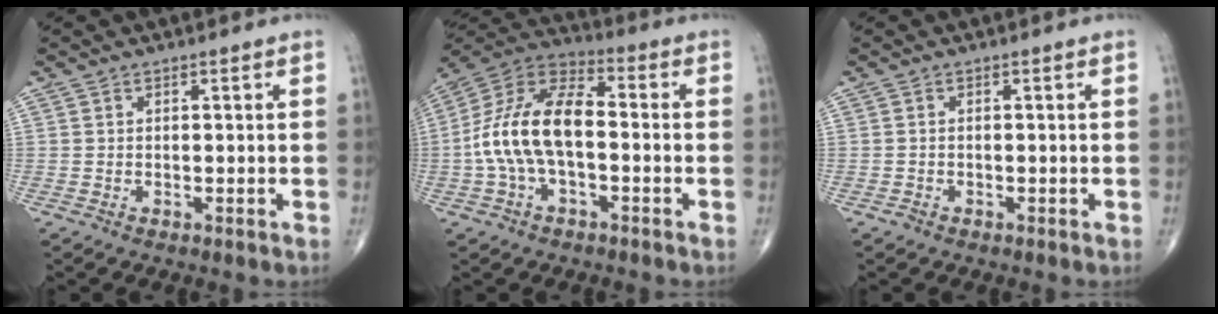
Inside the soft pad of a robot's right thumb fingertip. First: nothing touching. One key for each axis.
{"total": 15.2, "fx": -1.7, "fy": 7.9, "fz": 12.8, "tx": -0.253, "ty": 0.043, "tz": -0.041}
{"total": 0.6, "fx": -0.5, "fy": 0.4, "fz": 0.1, "tx": 0.000, "ty": 0.001, "tz": -0.012}